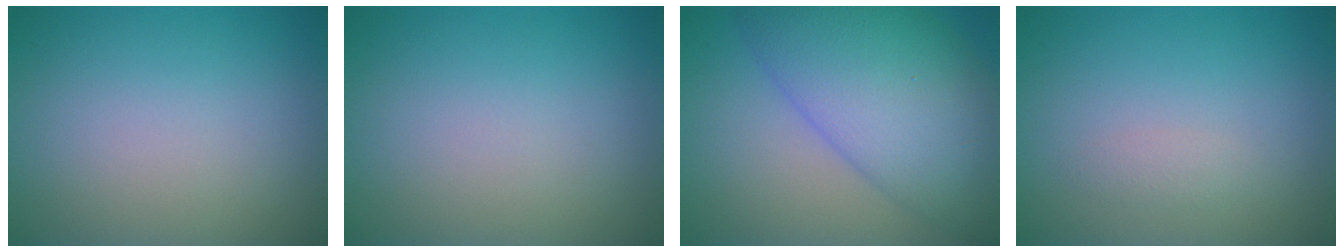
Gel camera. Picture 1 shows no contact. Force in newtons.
{"total": 0.0}
{"total": 11.5, "press": 11.5, "slide": 0.3}
{"total": 0.8, "press": 0.8, "slide": 0.0}